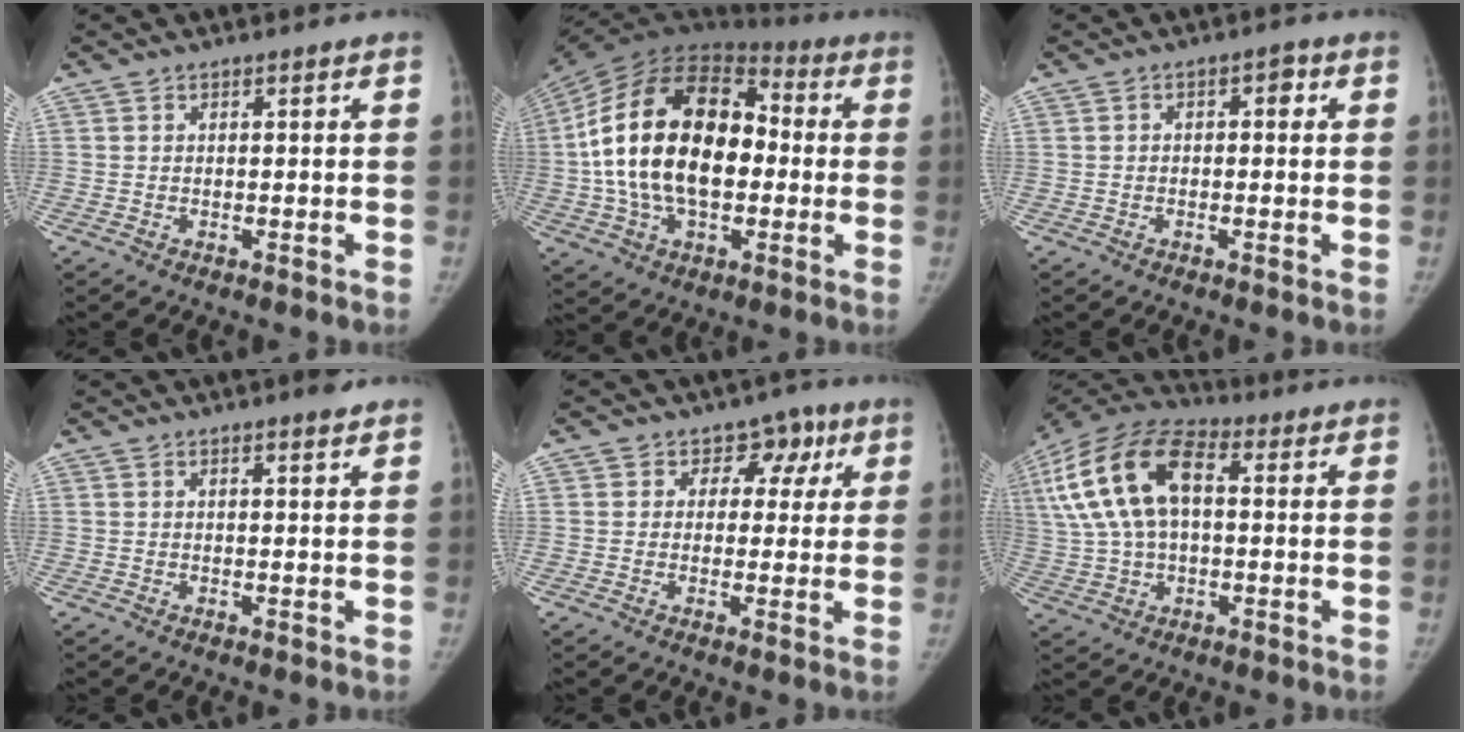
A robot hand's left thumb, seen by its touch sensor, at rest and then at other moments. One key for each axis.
{"total": 26.3, "fx": -0.2, "fy": 16.0, "fz": 20.9, "tx": -0.378, "ty": 0.033, "tz": -0.006}
{"total": 2.7, "fx": 0.3, "fy": 1.7, "fz": 2.0, "tx": -0.013, "ty": 0.011, "tz": -0.002}
{"total": 2.0, "fx": 1.4, "fy": 0.4, "fz": 1.3, "tx": -0.015, "ty": -0.006, "tz": 0.018}
{"total": 6.3, "fx": 2.5, "fy": 5.3, "fz": 2.2, "tx": 0.020, "ty": 0.001, "tz": 0.026}
{"total": 19.3, "fx": 4.1, "fy": 10.9, "fz": 15.4, "tx": -0.310, "ty": 0.028, "tz": 0.064}